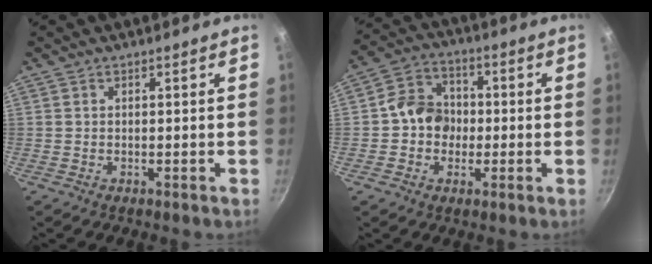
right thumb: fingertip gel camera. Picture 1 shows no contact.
{"total": 8.7, "force": [-0.5, 7.5, 4.3], "torque": [-0.039, 0.020, -0.027]}